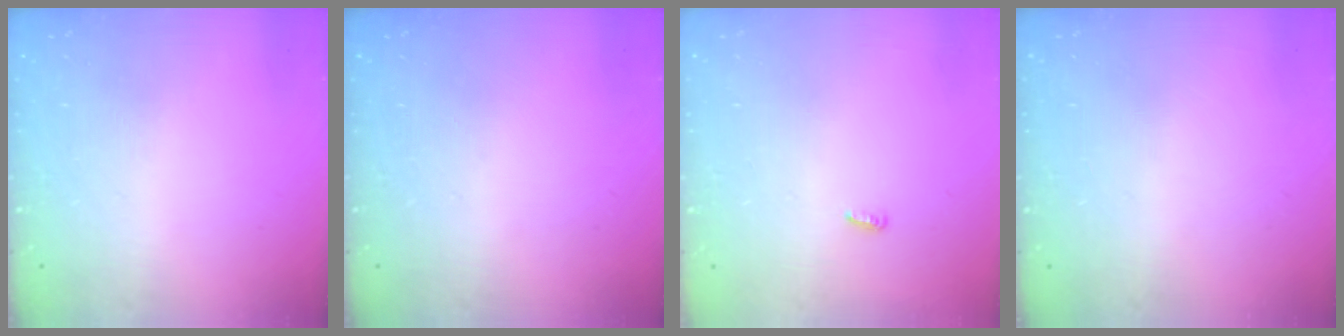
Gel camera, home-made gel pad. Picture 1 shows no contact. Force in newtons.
{"total": 0.0}
{"total": 2.9, "press": 2.9, "slide": 0.2}
{"total": 1.1, "press": 0.8, "slide": 0.7}